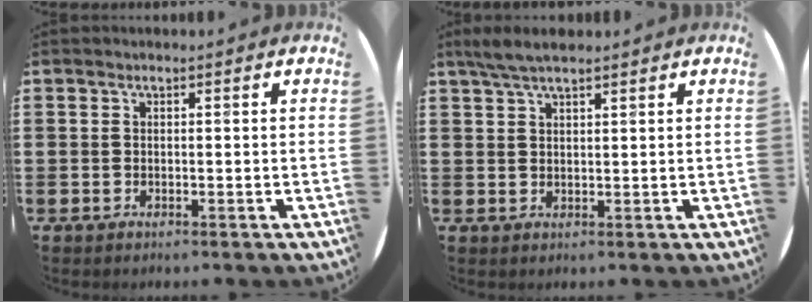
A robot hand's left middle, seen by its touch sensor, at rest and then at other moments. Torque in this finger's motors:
{"motor_torque": [0.72, -0.62, 0.09, 0.06]}